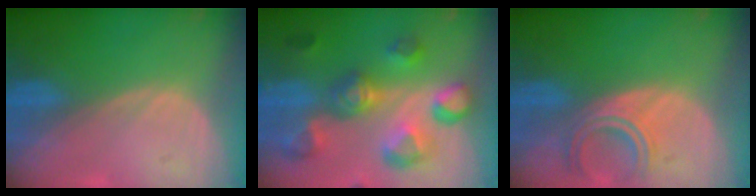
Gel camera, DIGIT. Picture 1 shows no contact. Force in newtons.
{"total": 11.3, "press": 10.1, "slide": 5.1}
{"total": 5.2, "press": 5.0, "slide": 1.4}